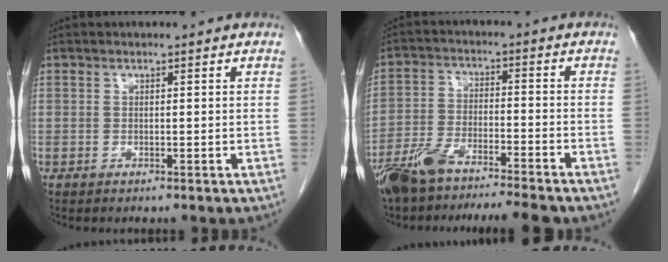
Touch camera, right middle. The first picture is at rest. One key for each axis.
{"total": 12.4, "fx": -10.5, "fy": 1.5, "fz": 6.4, "tx": -0.119, "ty": -0.007, "tz": -0.176}